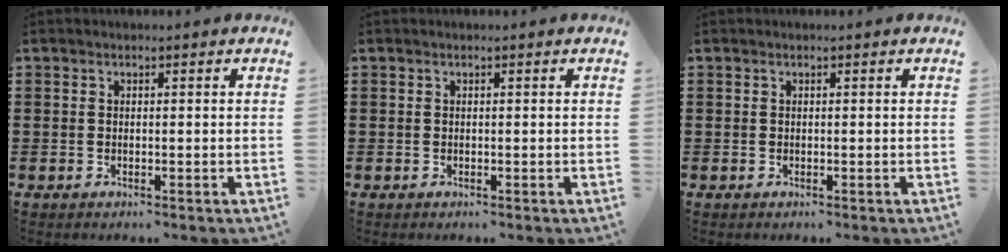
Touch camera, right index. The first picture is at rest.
{"total": 0.0}
{"total": 0.0}